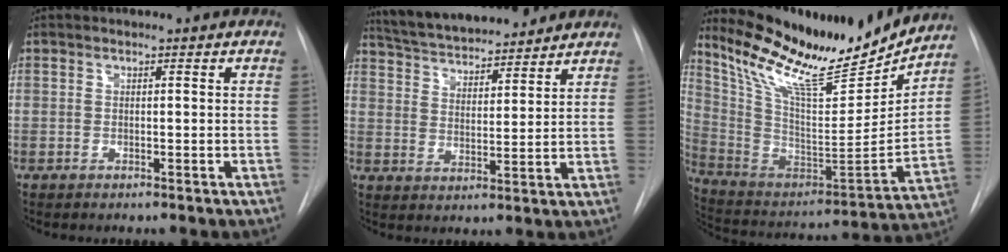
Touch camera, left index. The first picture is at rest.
{"total": 15.6, "force": [14.2, 3.3, 5.7], "torque": [-0.095, 0.021, 0.225]}
{"total": 23.7, "force": [20.7, 3.5, 11.1], "torque": [-0.201, -0.052, 0.336]}